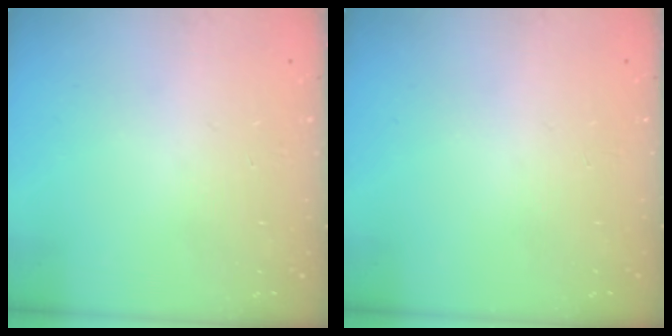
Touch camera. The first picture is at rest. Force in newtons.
{"total": 0.0}